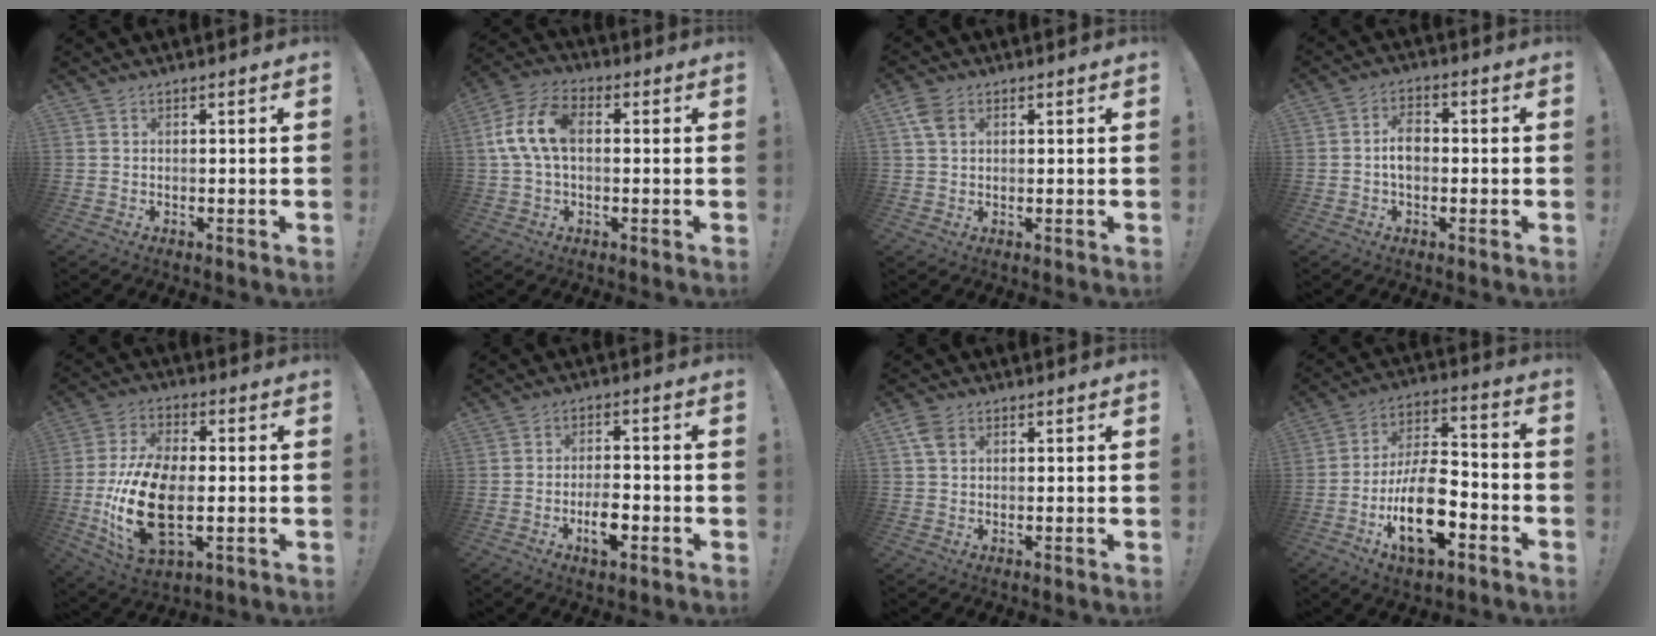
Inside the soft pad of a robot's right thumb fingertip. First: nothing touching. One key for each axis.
{"total": 12.3, "fx": 1.2, "fy": 7.5, "fz": 9.7, "tx": -0.194, "ty": 0.012, "tz": 0.026}
{"total": 5.4, "fx": 2.1, "fy": 3.6, "fz": 3.4, "tx": -0.060, "ty": 0.005, "tz": 0.043}
{"total": 5.7, "fx": -0.2, "fy": 3.9, "fz": 4.2, "tx": -0.051, "ty": 0.005, "tz": -0.005}
{"total": 20.4, "fx": -3.1, "fy": 11.7, "fz": 16.5, "tx": -0.325, "ty": 0.004, "tz": -0.044}
{"total": 6.8, "fx": -2.9, "fy": 3.6, "fz": 4.9, "tx": -0.070, "ty": 0.008, "tz": -0.052}
{"total": 4.9, "fx": 1.9, "fy": 3.5, "fz": 2.9, "tx": -0.051, "ty": 0.007, "tz": 0.040}
{"total": 18.9, "fx": -7.6, "fy": 9.4, "fz": 14.5, "tx": -0.252, "ty": 0.045, "tz": -0.123}